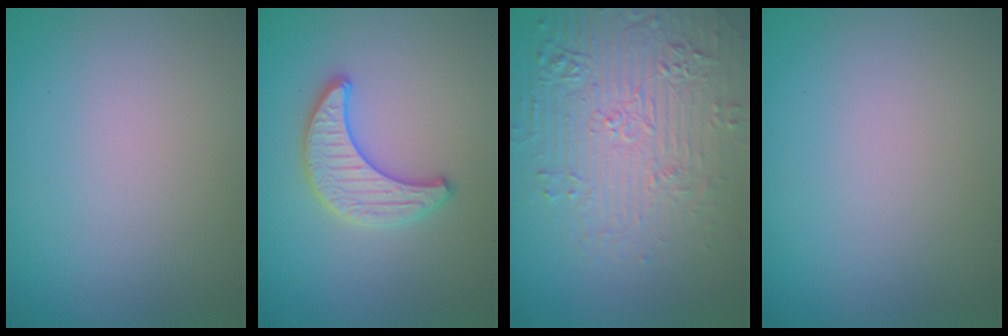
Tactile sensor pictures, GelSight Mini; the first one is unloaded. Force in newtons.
{"total": 2.7, "press": 2.7, "slide": 0.1}
{"total": 7.3, "press": 5.4, "slide": 4.8}
{"total": 0.0}